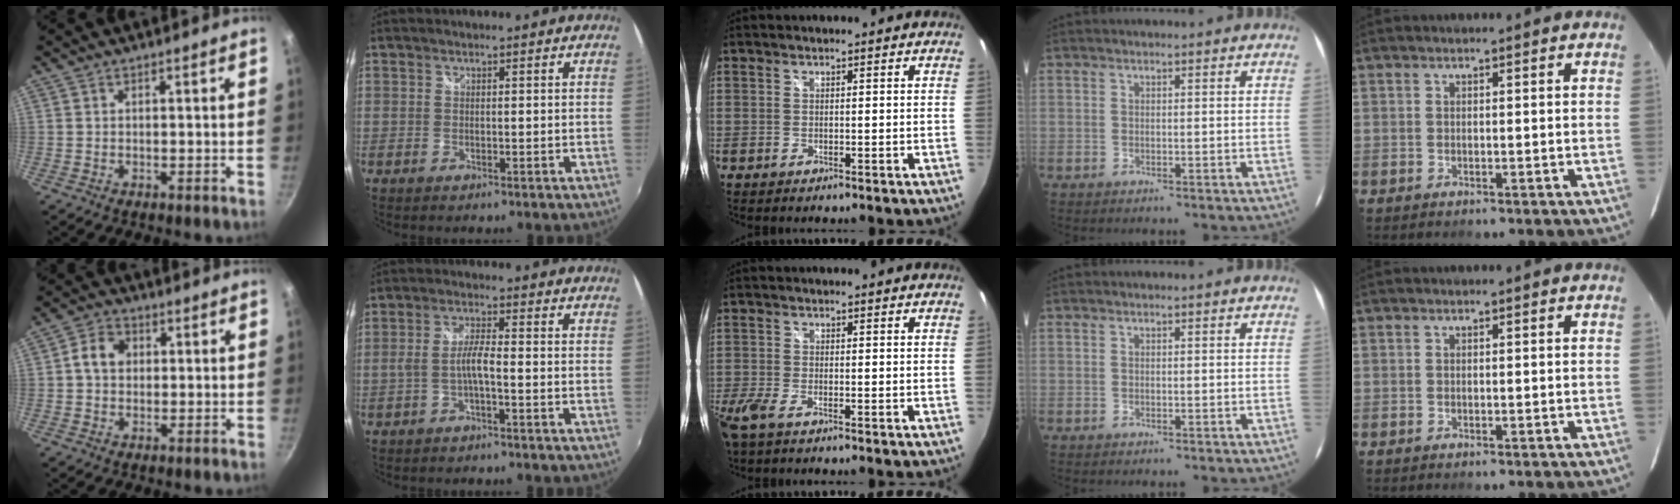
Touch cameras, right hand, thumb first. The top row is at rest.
{"thumb": {"total": 5.6, "force": [0.8, 4.5, 3.2], "torque": [-0.040, 0.011, 0.002]}, "index": {"total": 3.8, "force": [-1.5, 0.3, 3.5], "torque": [-0.076, 0.006, -0.027]}, "middle": {"total": 4.3, "force": [-2.9, 1.2, 2.9], "torque": [-0.076, -0.015, -0.057]}}